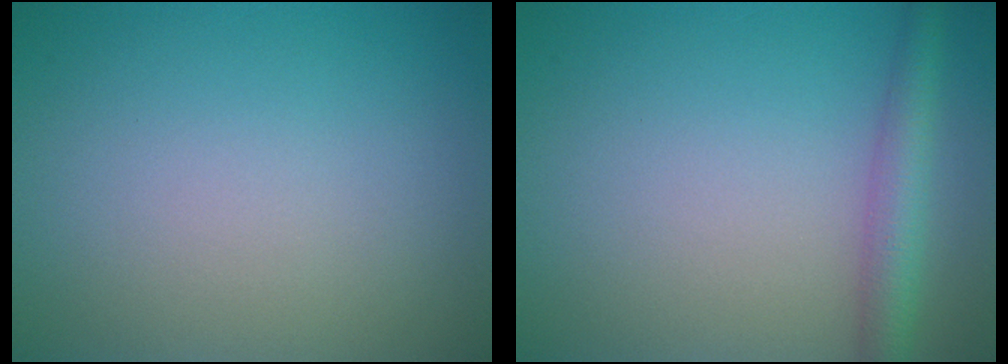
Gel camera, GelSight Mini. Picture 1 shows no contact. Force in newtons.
{"total": 3.2, "press": 3.2, "slide": 0.1}